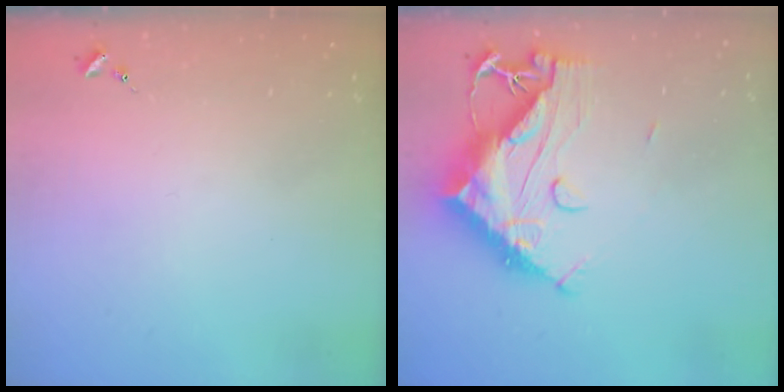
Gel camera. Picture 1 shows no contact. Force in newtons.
{"total": 17.4, "press": 17.3, "slide": 1.6}